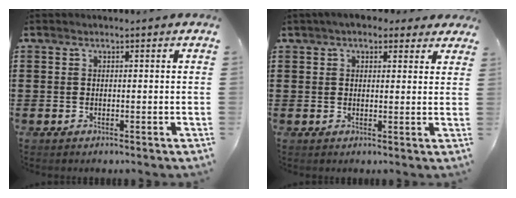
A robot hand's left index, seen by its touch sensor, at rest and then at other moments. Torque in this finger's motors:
{"motor_torque": [2.14, 0.00, 1.03, 0.16]}